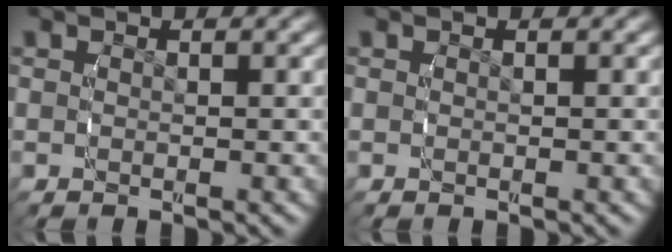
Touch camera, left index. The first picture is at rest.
{"total": 0.0}